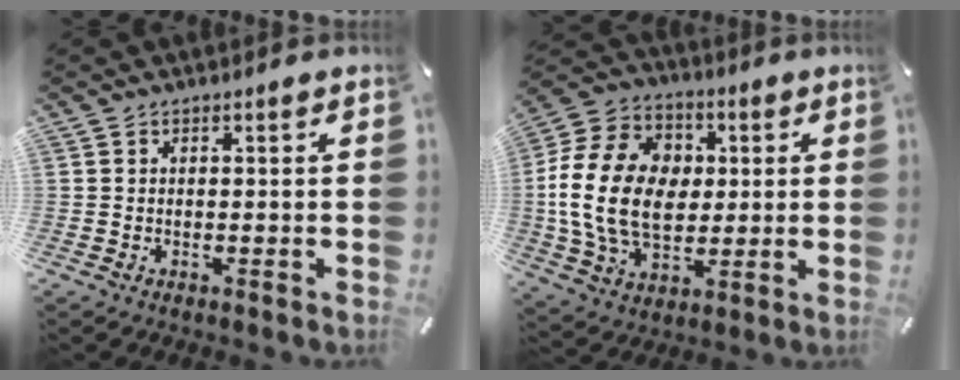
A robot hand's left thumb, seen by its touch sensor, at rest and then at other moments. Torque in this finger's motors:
{"motor_torque": [0.31, 2.18, 2.77, 0.00, 0.25]}